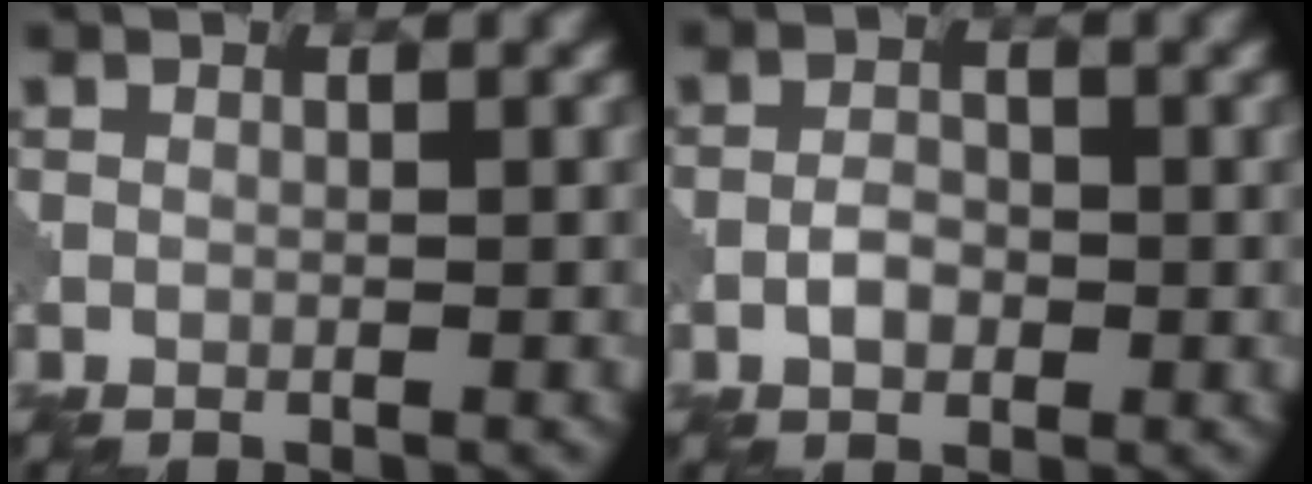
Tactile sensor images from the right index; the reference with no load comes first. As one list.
[{"total": 1.5, "force": [-0.3, 1.1, 1.0], "torque": [-0.017, 0.005, -0.004]}]